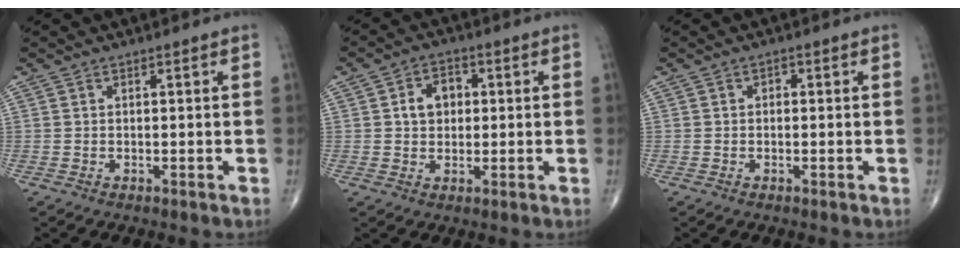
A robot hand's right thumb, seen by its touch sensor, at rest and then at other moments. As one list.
[{"total": 5.6, "force": [0.8, 4.3, 3.5], "torque": [-0.040, 0.011, 0.009]}, {"total": 0.8, "force": [-0.1, 0.7, 0.5], "torque": [0.001, 0.003, -0.007]}]